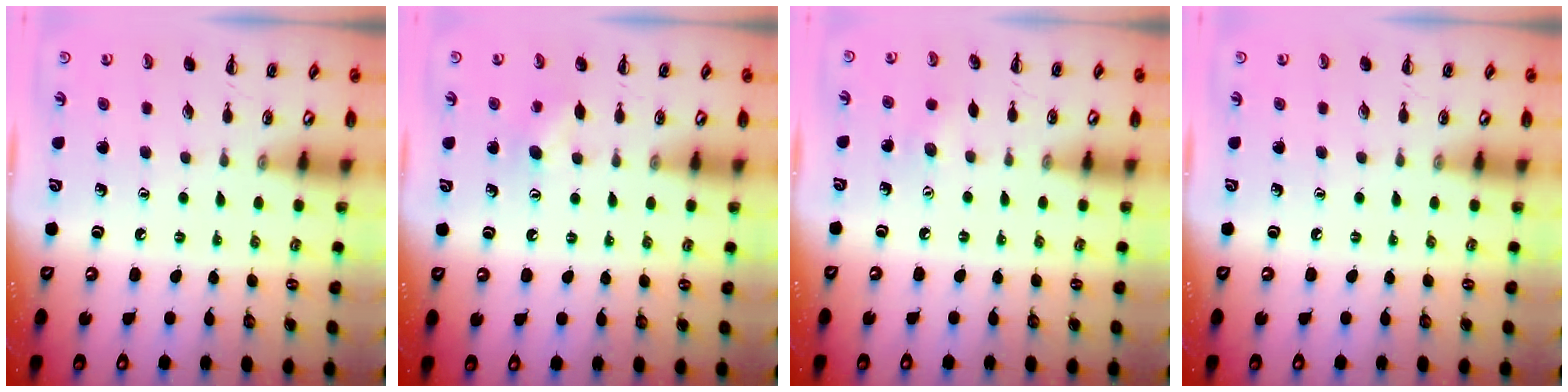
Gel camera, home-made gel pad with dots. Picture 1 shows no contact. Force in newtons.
{"total": 4.9, "press": 4.8, "slide": 0.8}
{"total": 3.8, "press": 3.6, "slide": 0.9}
{"total": 0.0}